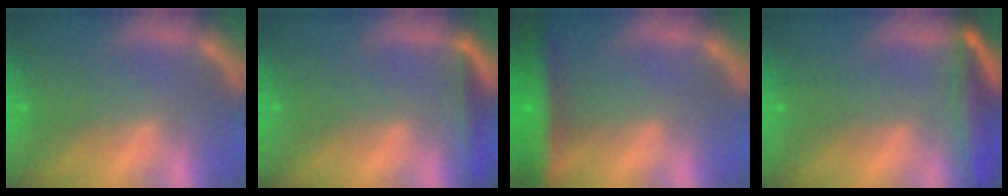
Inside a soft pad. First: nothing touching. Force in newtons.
{"total": 2.5}
{"total": 8.0}
{"total": 7.1}